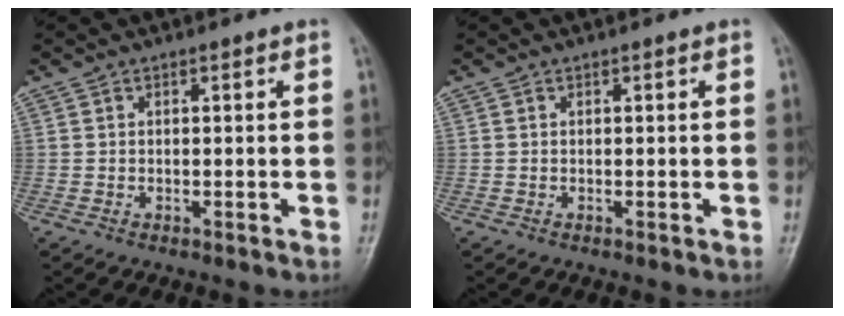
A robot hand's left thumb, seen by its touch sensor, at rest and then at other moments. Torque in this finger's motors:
{"motor_torque": [0.01, 0.01, 0.00, 0.00, 0.01]}